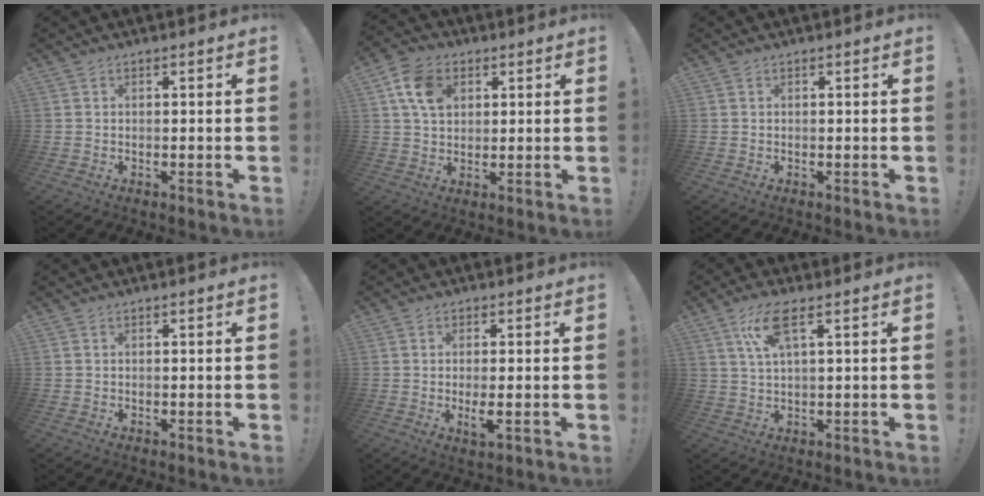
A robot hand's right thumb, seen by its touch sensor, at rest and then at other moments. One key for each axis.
{"total": 11.1, "fx": 4.2, "fy": 8.2, "fz": 6.1, "tx": -0.097, "ty": 0.002, "tz": 0.085}
{"total": 0.0}
{"total": 0.0}
{"total": 4.2, "fx": -0.5, "fy": 0.9, "fz": 4.1, "tx": -0.066, "ty": -0.011, "tz": -0.008}
{"total": 7.9, "fx": 3.4, "fy": 2.0, "fz": 6.8, "tx": -0.128, "ty": -0.001, "tz": 0.062}